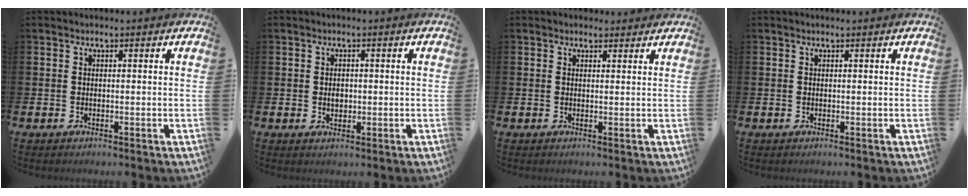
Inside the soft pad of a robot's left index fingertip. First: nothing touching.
{"total": 1.8, "force": [0.1, 1.3, 1.2], "torque": [-0.006, 0.000, -0.004]}
{"total": 1.0, "force": [0.9, 0.5, 0.0], "torque": [0.008, 0.001, 0.015]}
{"total": 0.0}